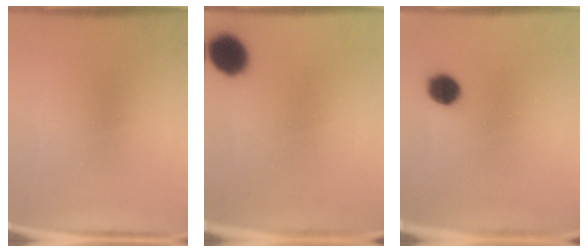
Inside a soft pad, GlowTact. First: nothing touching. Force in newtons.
{"total": 8.7}
{"total": 4.7}